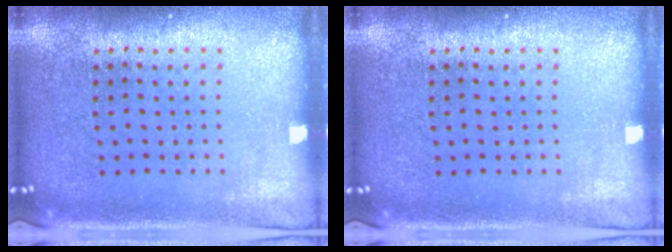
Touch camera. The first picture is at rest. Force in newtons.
{"total": 0.0}